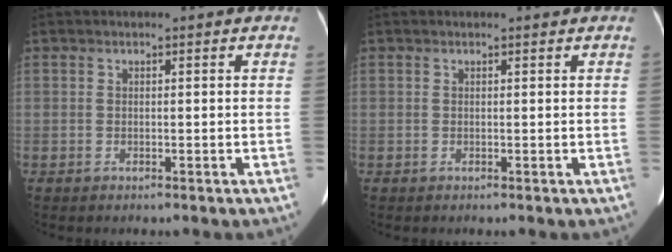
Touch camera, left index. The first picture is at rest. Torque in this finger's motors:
{"motor_torque": [-0.30, -0.06, 0.00, 0.02]}